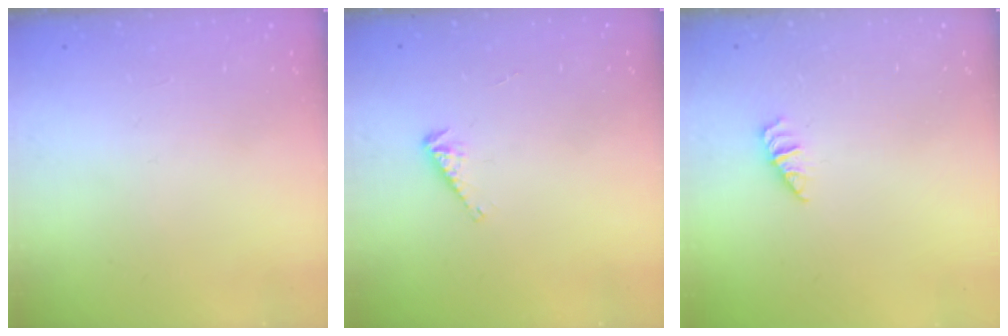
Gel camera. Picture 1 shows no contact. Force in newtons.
{"total": 3.9, "press": 3.8, "slide": 0.7}
{"total": 0.8, "press": 0.8, "slide": 0.2}